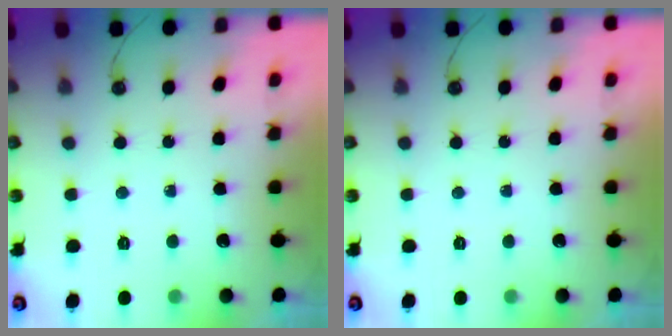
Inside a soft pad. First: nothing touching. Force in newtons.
{"total": 0.0}